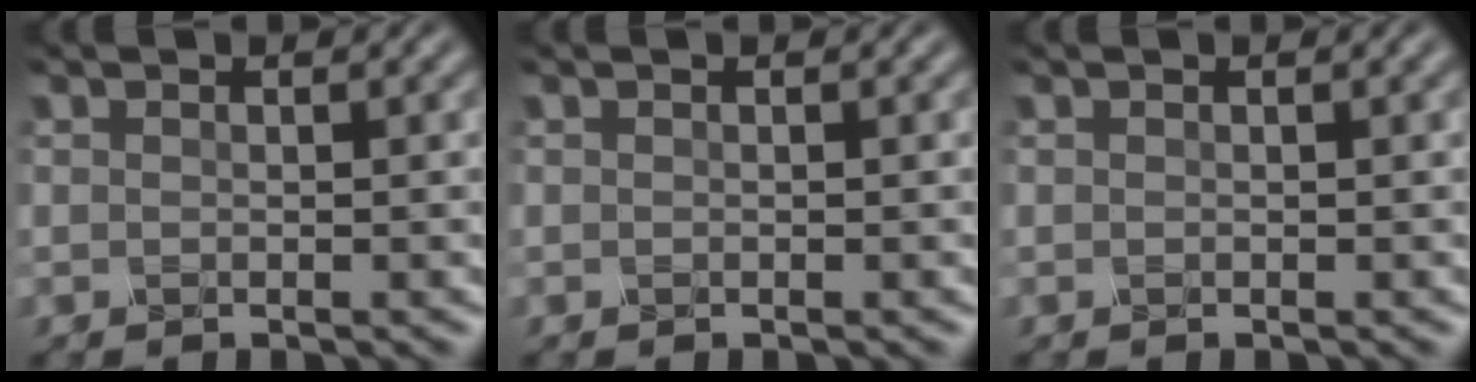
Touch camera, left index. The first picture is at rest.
{"total": 0.0}
{"total": 0.7, "force": [0.3, 0.2, 0.6], "torque": [-0.009, 0.002, 0.003]}